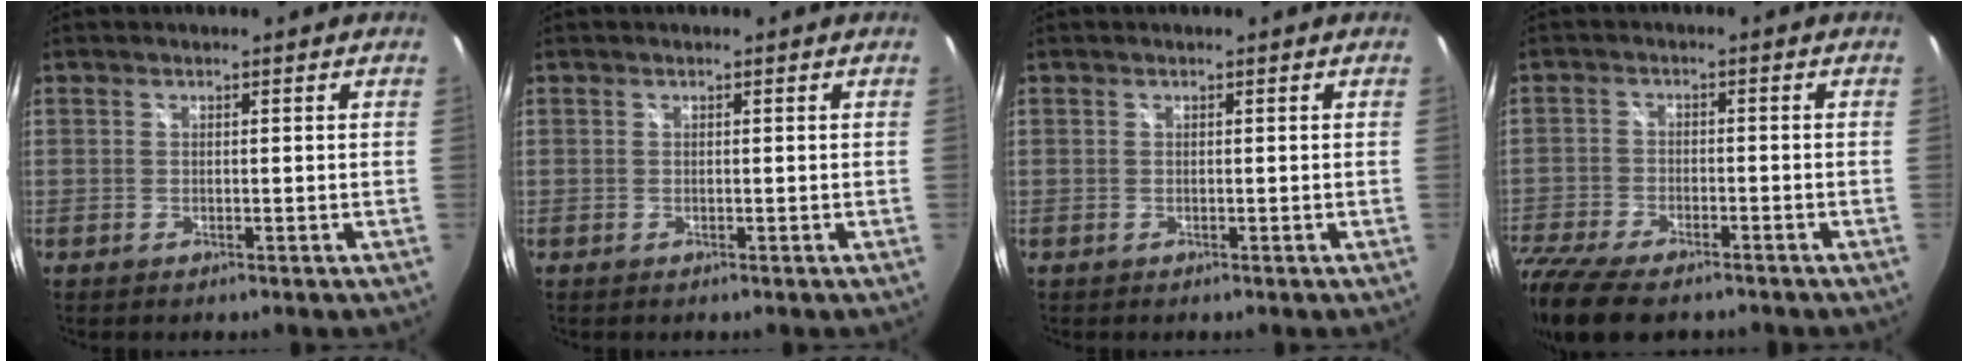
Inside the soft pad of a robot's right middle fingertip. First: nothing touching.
{"total": 0.0}
{"total": 0.0}
{"total": 15.5, "force": [-12.0, 5.3, 8.2], "torque": [-0.206, -0.052, -0.211]}